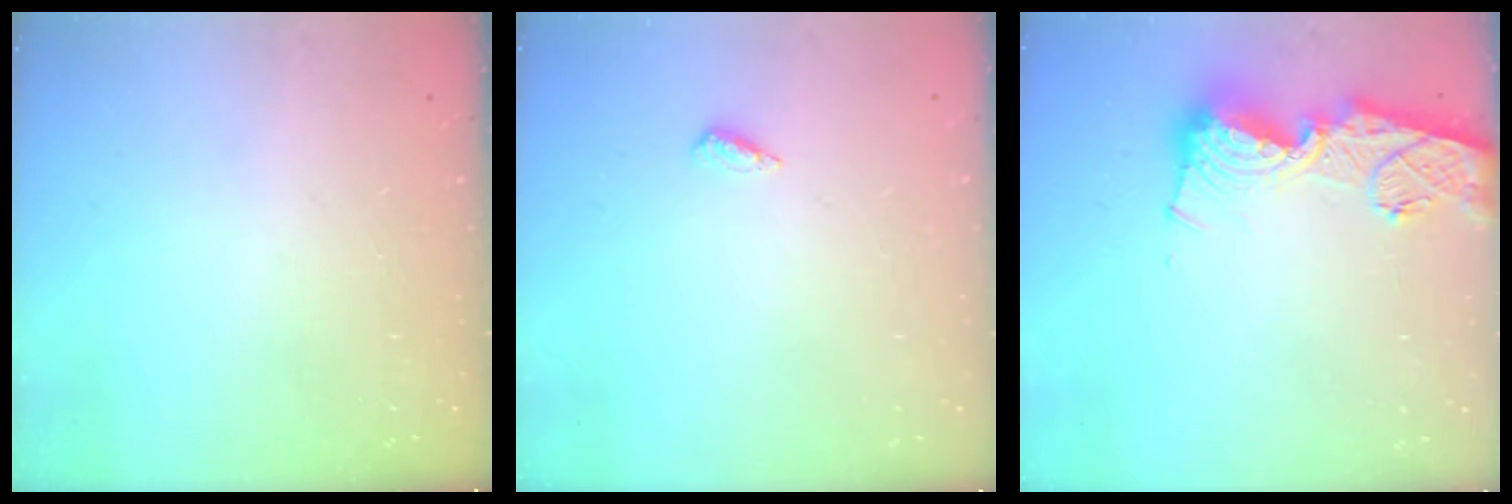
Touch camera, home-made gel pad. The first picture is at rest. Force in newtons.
{"total": 2.6, "press": 2.2, "slide": 1.3}
{"total": 16.1, "press": 16.0, "slide": 1.6}